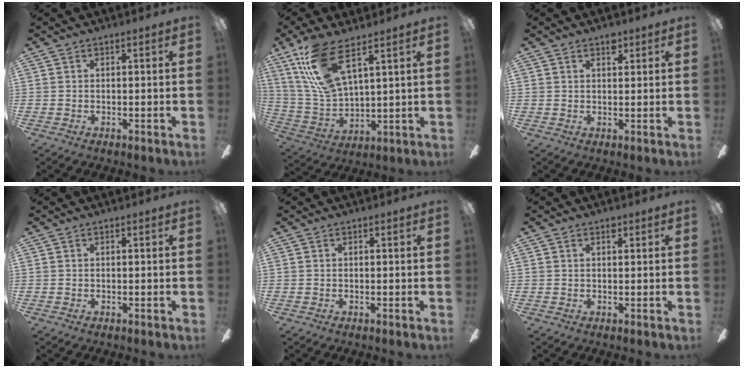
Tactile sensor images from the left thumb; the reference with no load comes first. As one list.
[{"total": 15.8, "force": [9.5, 5.6, 11.2], "torque": [-0.256, -0.029, 0.170]}, {"total": 2.8, "force": [1.7, 1.4, 1.7], "torque": [-0.014, -0.005, 0.024]}, {"total": 0.0}, {"total": 0.0}, {"total": 1.4, "force": [0.7, 0.8, 1.0], "torque": [-0.013, 0.000, 0.011]}]